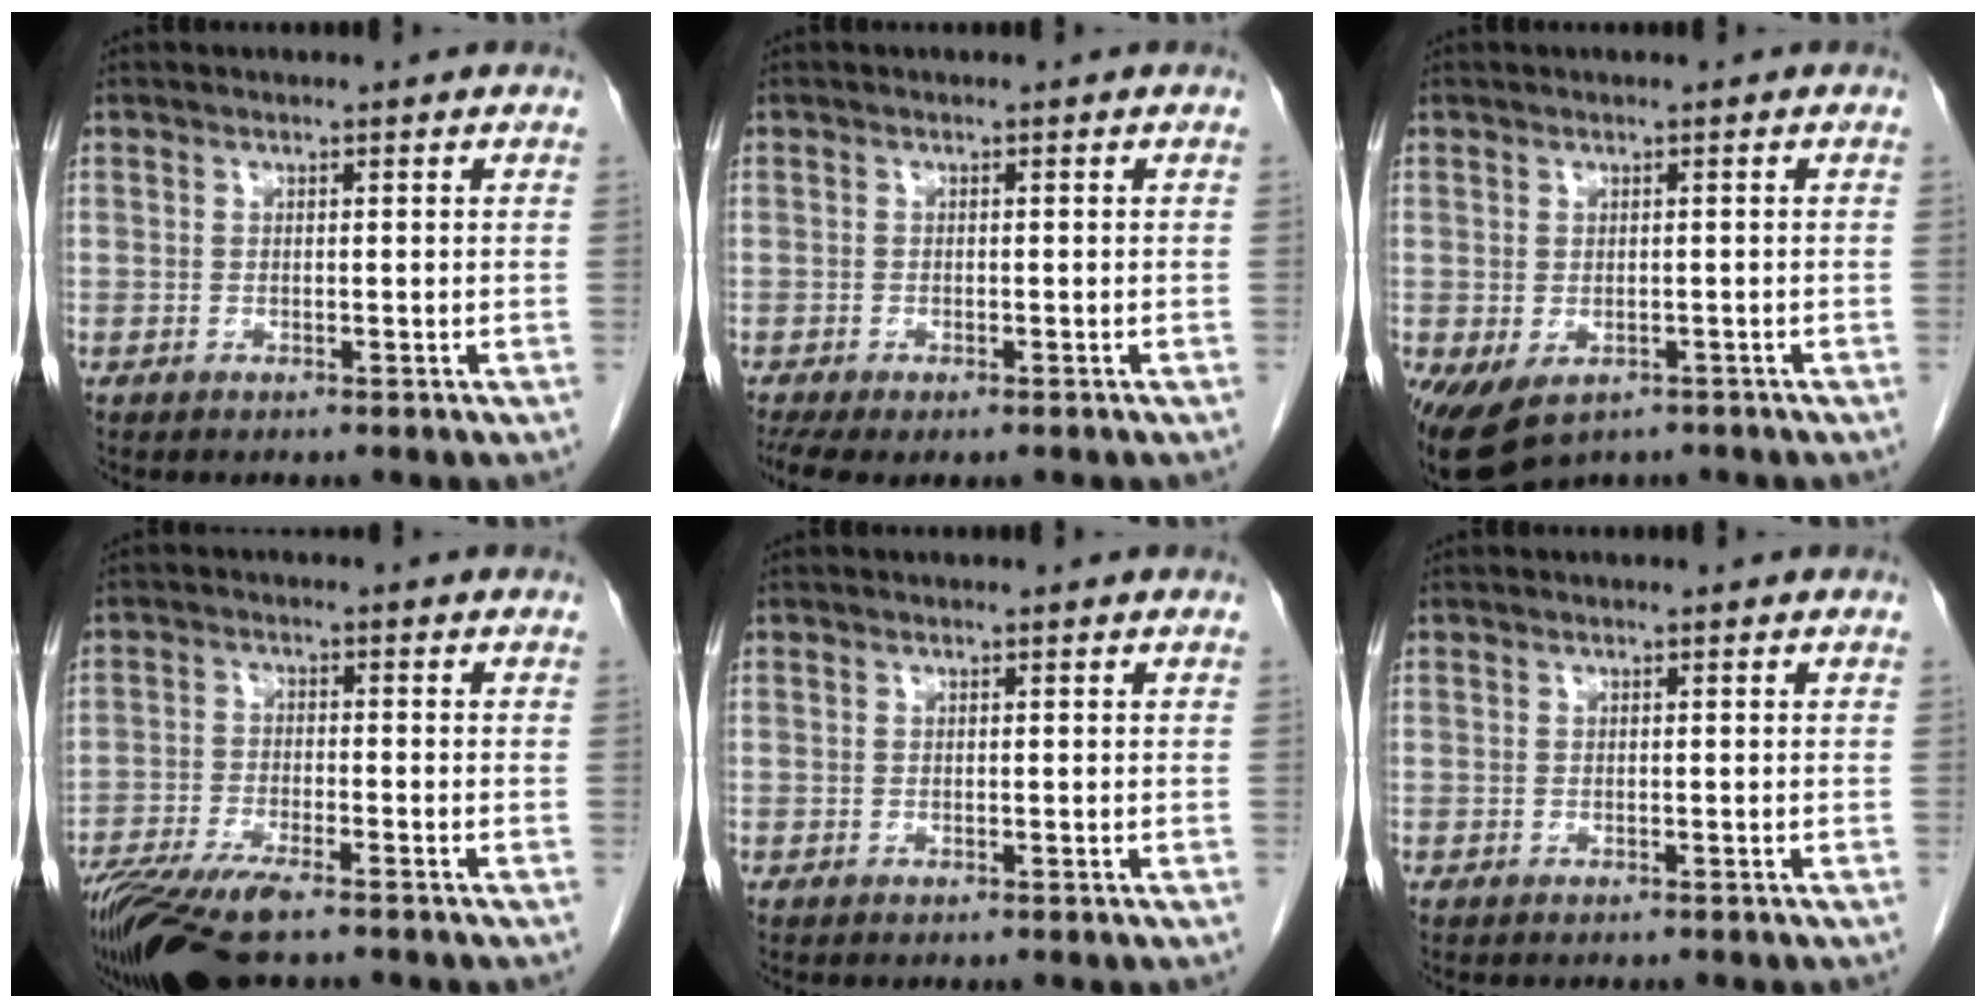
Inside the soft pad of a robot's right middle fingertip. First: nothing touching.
{"total": 5.6, "force": [-3.9, 2.2, 3.5], "torque": [-0.066, -0.015, -0.063]}
{"total": 8.5, "force": [-4.7, 5.1, 5.0], "torque": [-0.100, -0.011, -0.067]}
{"total": 12.2, "force": [-9.1, 2.3, 7.7], "torque": [-0.140, -0.024, -0.156]}
{"total": 0.0}
{"total": 0.7, "force": [-0.7, 0.1, 0.2], "torque": [-0.003, -0.001, -0.012]}